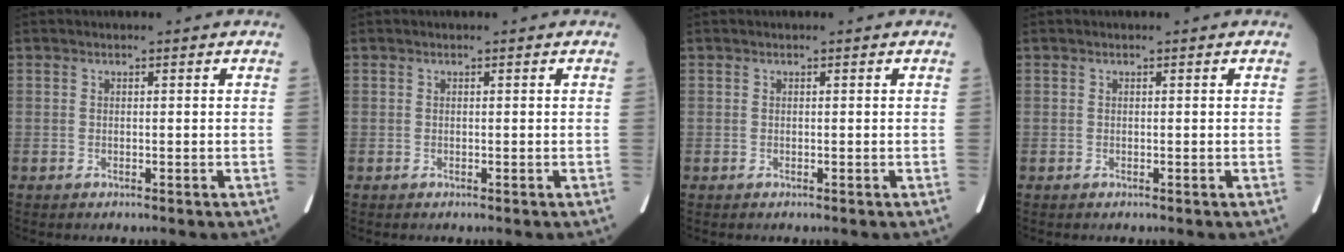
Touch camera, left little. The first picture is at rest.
{"total": 0.0}
{"total": 0.0}
{"total": 0.0}